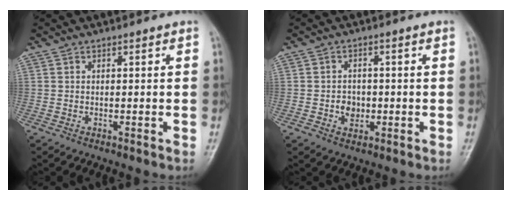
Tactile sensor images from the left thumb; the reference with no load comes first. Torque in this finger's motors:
{"motor_torque": [0.03, 0.10, 0.10, 0.13, 0.05]}